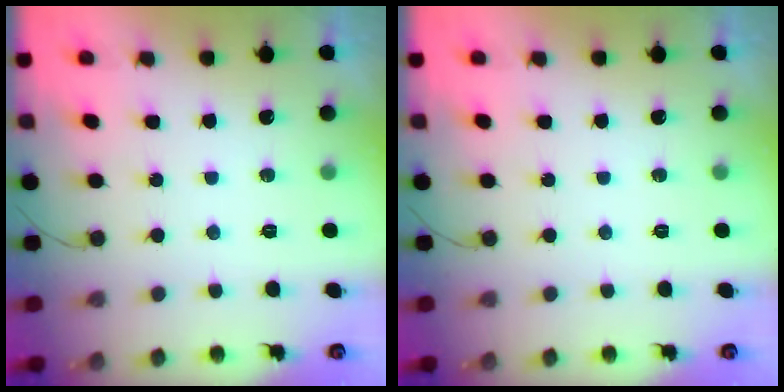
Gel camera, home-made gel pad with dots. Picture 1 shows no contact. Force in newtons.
{"total": 0.0}